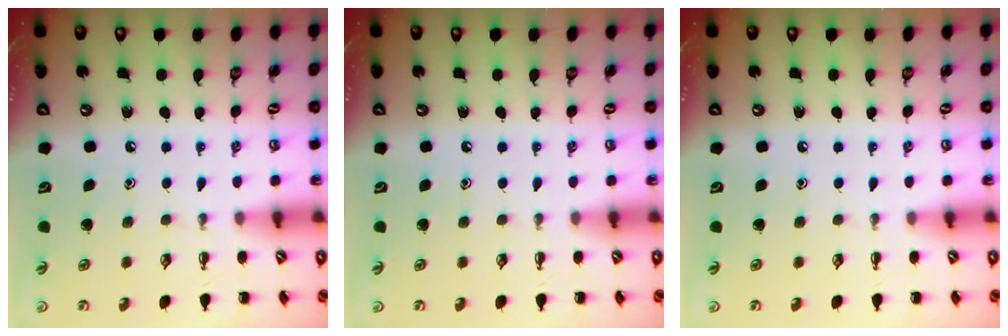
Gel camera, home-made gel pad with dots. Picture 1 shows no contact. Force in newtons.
{"total": 0.0}
{"total": 0.0}